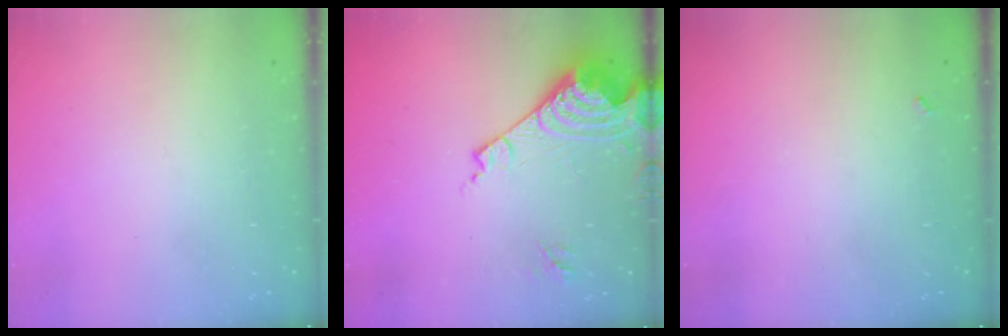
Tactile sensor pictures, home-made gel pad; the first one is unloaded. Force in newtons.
{"total": 17.3, "press": 17.1, "slide": 2.2}
{"total": 3.6, "press": 3.5, "slide": 0.4}